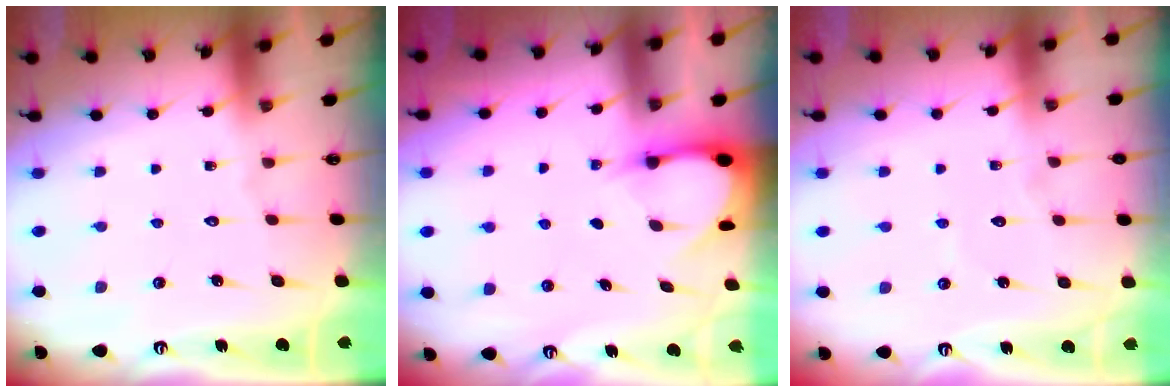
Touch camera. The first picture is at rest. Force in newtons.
{"total": 3.3, "press": 3.3, "slide": 0.5}
{"total": 2.5, "press": 2.5, "slide": 0.2}